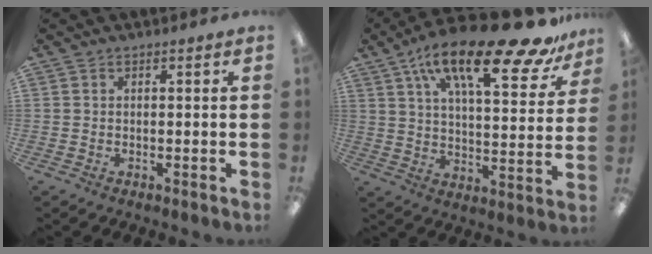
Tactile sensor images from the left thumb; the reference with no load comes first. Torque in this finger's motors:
{"motor_torque": [0.72, 0.78, 1.52, -1.27, 0.41]}